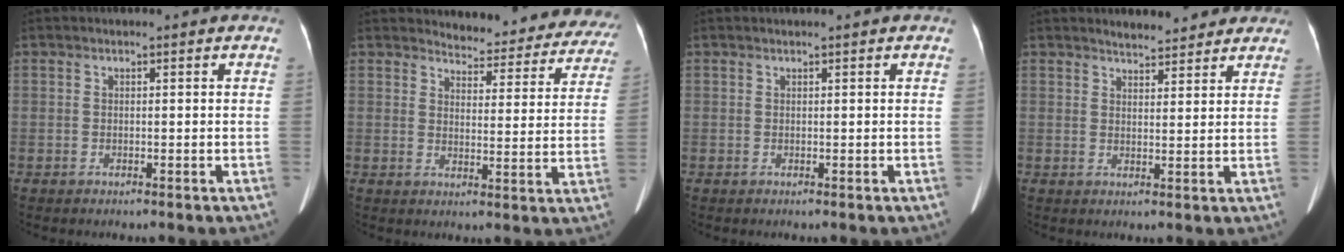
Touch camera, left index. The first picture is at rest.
{"total": 16.4, "force": [15.7, 4.0, 2.8], "torque": [-0.001, -0.049, 0.159]}
{"total": 0.8, "force": [0.7, -0.1, 0.4], "torque": [-0.010, 0.010, 0.015]}
{"total": 5.9, "force": [5.5, 1.6, 1.6], "torque": [-0.020, 0.013, 0.068]}